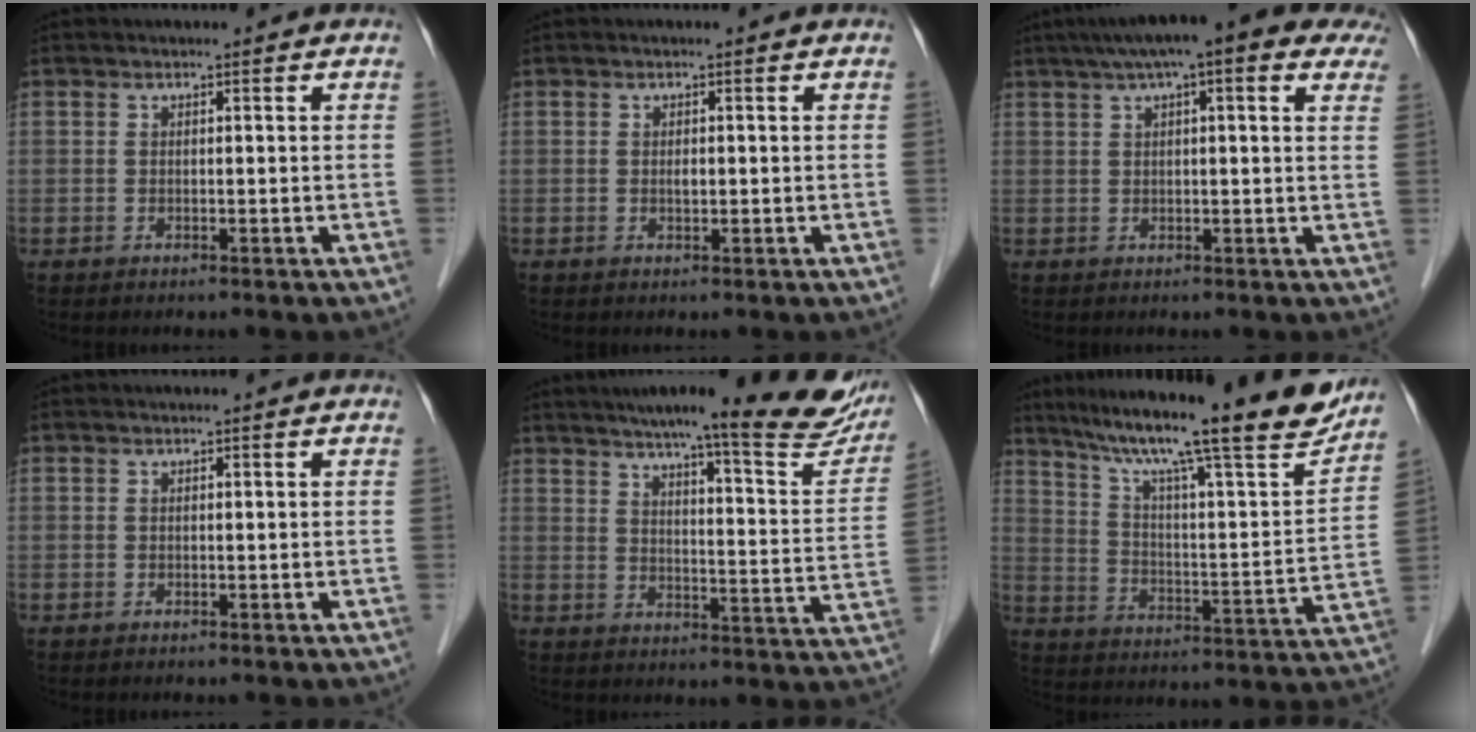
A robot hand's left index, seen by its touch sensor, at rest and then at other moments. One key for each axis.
{"total": 0.7, "fx": -0.1, "fy": 0.3, "fz": 0.6, "tx": -0.011, "ty": -0.002, "tz": -0.002}
{"total": 14.6, "fx": 9.7, "fy": 3.1, "fz": 10.5, "tx": -0.161, "ty": 0.052, "tz": 0.121}
{"total": 0.0}
{"total": 23.7, "fx": 19.9, "fy": 2.5, "fz": 12.6, "tx": -0.169, "ty": -0.044, "tz": 0.241}
{"total": 24.8, "fx": 20.2, "fy": 2.1, "fz": 14.3, "tx": -0.238, "ty": -0.016, "tz": 0.288}